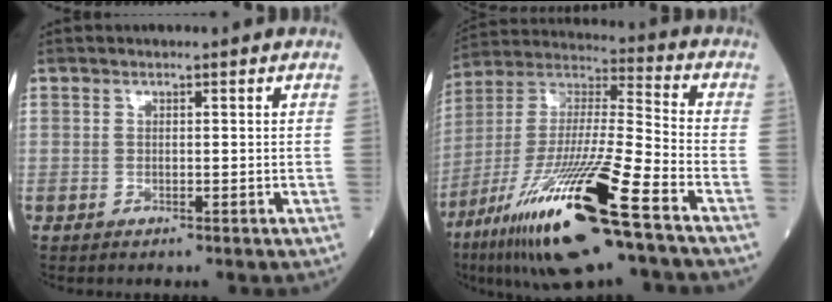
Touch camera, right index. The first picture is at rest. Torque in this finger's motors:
{"motor_torque": [1.76, -0.38, 1.05, 0.21]}